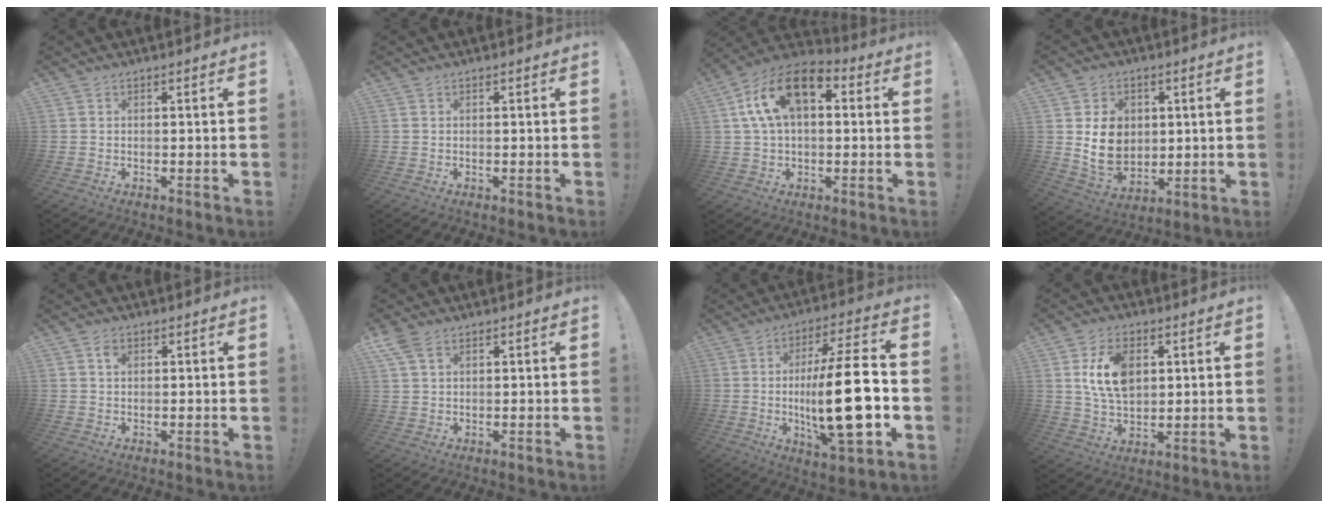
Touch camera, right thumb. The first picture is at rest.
{"total": 0.0}
{"total": 16.4, "force": [5.4, 9.6, 12.1], "torque": [-0.215, -0.005, 0.096]}
{"total": 12.8, "force": [2.9, 10.6, 6.6], "torque": [-0.108, -0.021, 0.059]}
{"total": 1.5, "force": [0.7, 1.1, 0.7], "torque": [-0.003, -0.003, 0.011]}
{"total": 4.3, "force": [2.4, 2.3, 2.8], "torque": [-0.058, -0.002, 0.049]}
{"total": 22.8, "force": [-2.2, 5.6, 22.0], "torque": [-0.377, -0.007, -0.039]}
{"total": 13.0, "force": [3.4, 8.6, 9.2], "torque": [-0.172, 0.005, 0.062]}